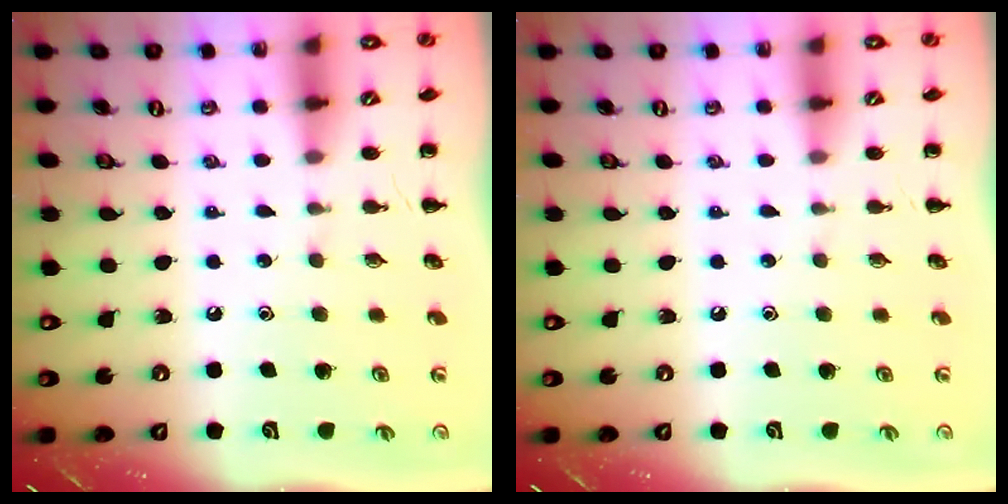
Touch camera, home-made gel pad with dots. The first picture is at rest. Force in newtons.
{"total": 0.0}